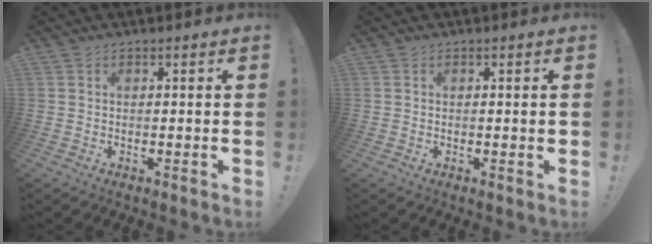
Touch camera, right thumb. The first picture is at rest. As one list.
[{"total": 1.3, "force": [0.2, 0.2, 1.3], "torque": [-0.017, -0.001, 0.001]}]